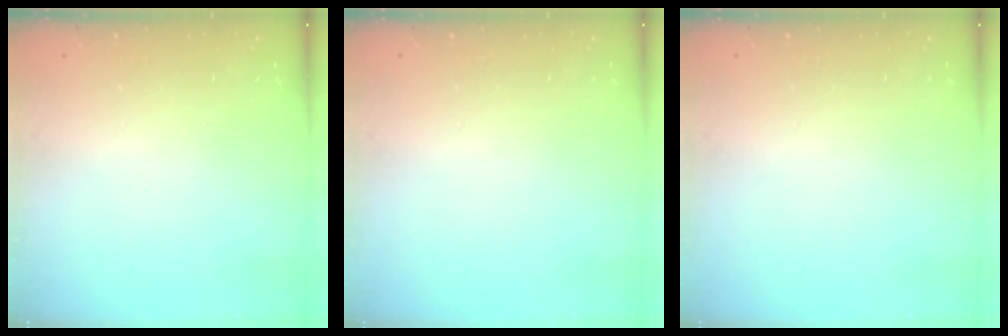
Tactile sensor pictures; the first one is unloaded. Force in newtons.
{"total": 0.0}
{"total": 0.0}